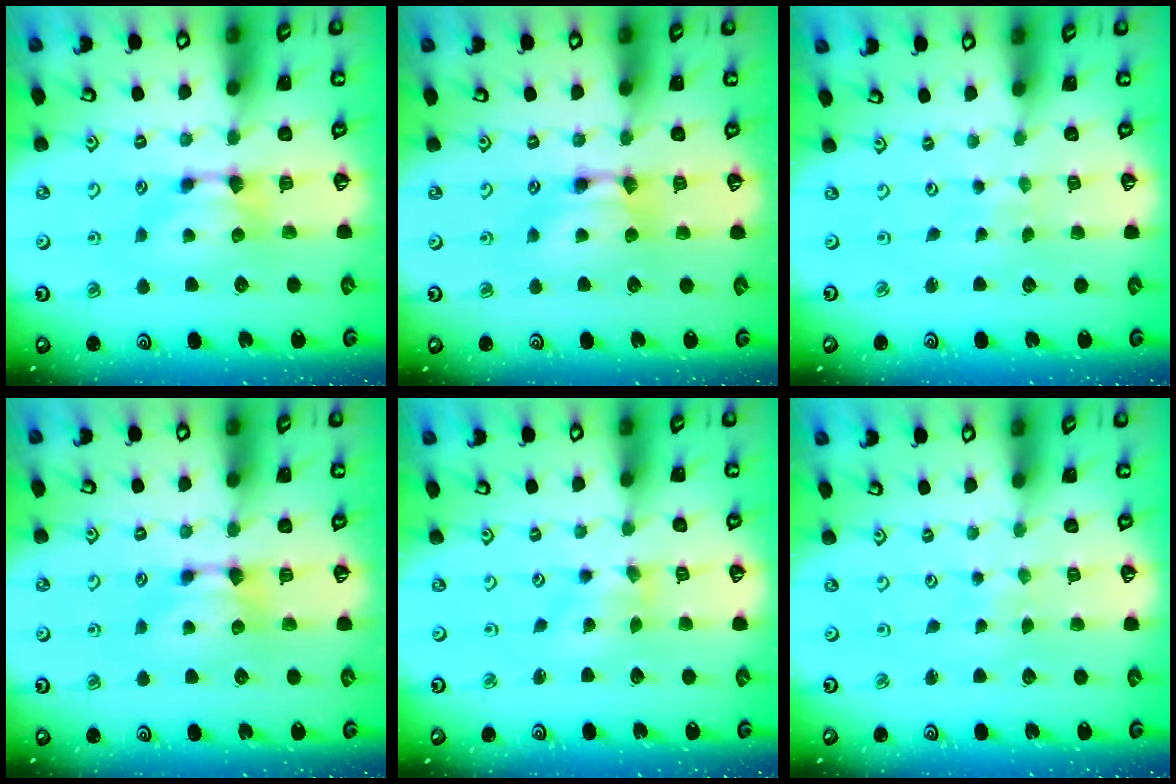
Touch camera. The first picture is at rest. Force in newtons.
{"total": 1.7, "press": 1.7, "slide": 0.2}
{"total": 5.9, "press": 5.9, "slide": 0.3}
{"total": 0.0}
{"total": 1.6, "press": 1.0, "slide": 1.3}
{"total": 5.6, "press": 5.6, "slide": 0.2}